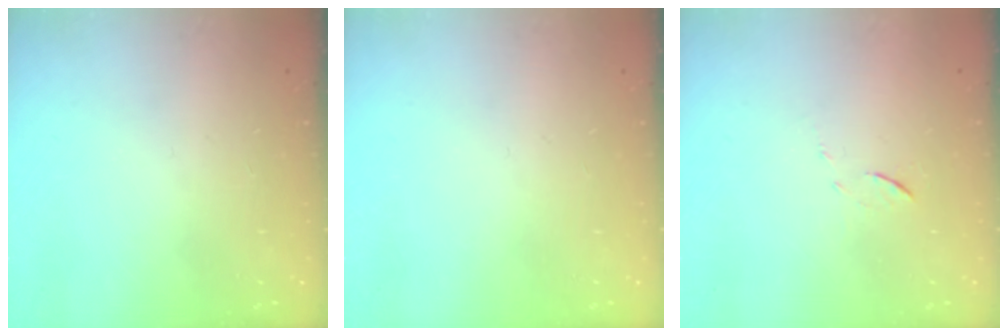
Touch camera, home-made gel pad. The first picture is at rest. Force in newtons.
{"total": 0.0}
{"total": 5.5, "press": 5.4, "slide": 0.7}